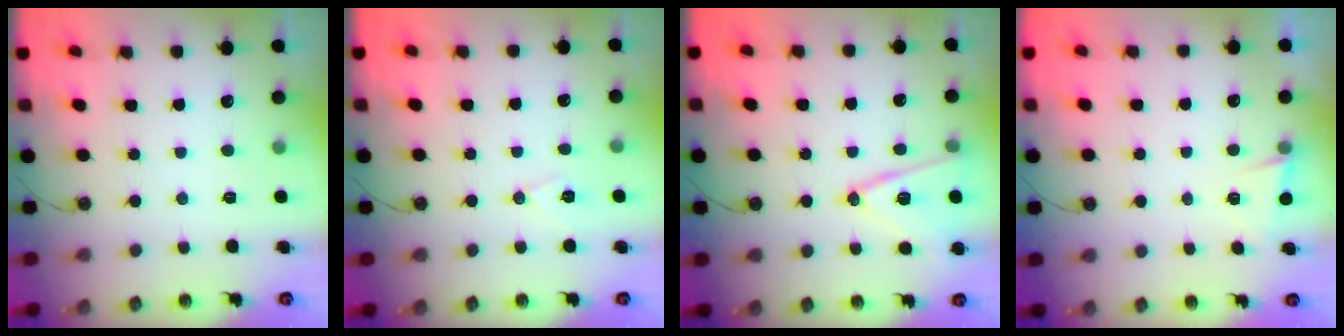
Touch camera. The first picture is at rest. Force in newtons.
{"total": 7.0, "press": 5.3, "slide": 4.5}
{"total": 13.3, "press": 12.9, "slide": 3.5}
{"total": 2.7, "press": 2.6, "slide": 1.0}